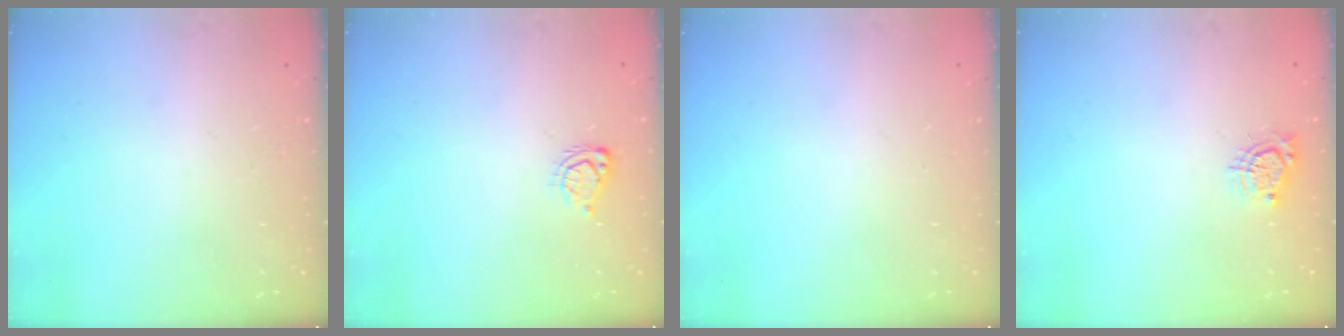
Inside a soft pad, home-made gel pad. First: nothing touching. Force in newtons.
{"total": 5.0, "press": 4.9, "slide": 0.5}
{"total": 0.0}
{"total": 4.9, "press": 4.9, "slide": 0.4}